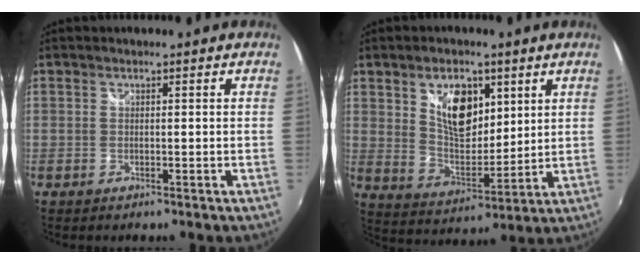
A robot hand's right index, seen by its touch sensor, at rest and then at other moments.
{"total": 11.3, "force": [5.1, 6.3, 7.9], "torque": [-0.128, 0.005, 0.098]}